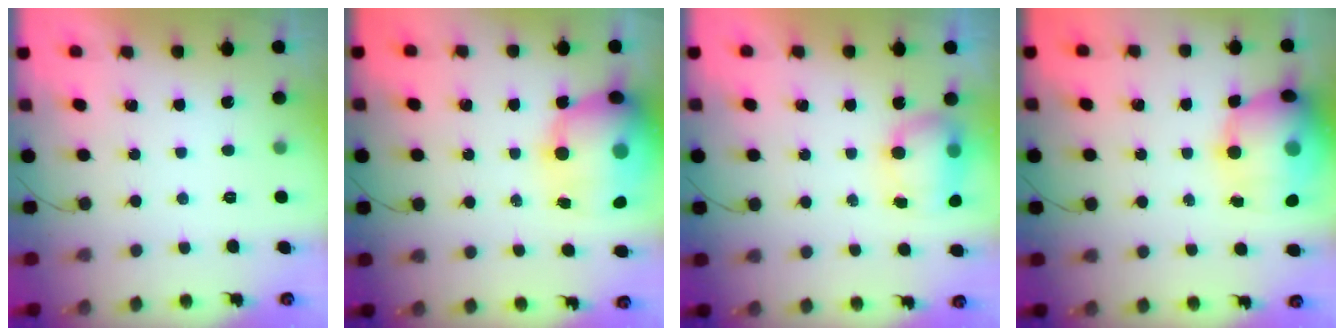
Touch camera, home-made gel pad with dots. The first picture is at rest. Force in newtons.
{"total": 18.7, "press": 18.2, "slide": 4.5}
{"total": 7.4, "press": 7.2, "slide": 1.9}
{"total": 20.0, "press": 17.8, "slide": 9.1}